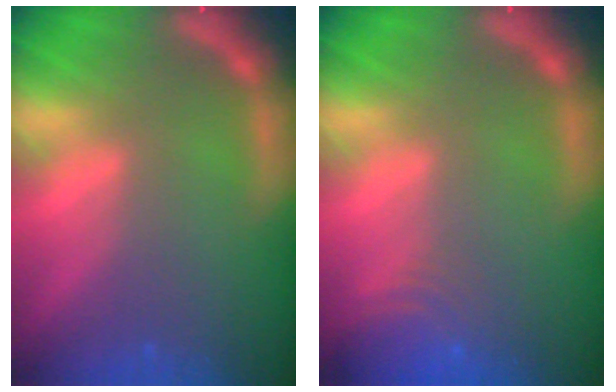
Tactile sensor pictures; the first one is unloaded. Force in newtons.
{"total": 5.0}